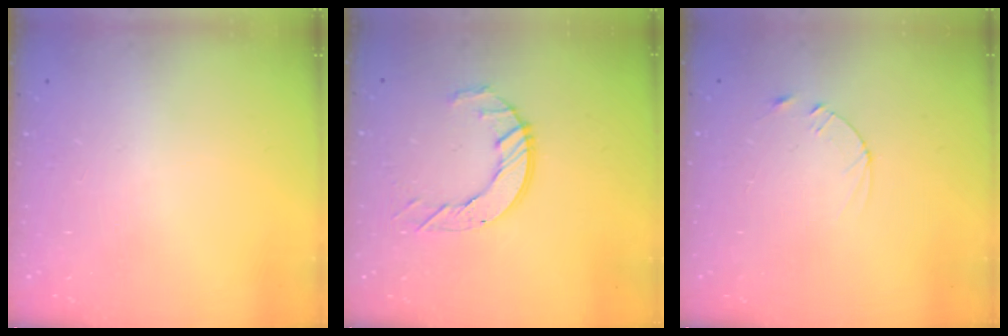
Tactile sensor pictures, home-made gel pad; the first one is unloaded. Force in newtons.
{"total": 7.4, "press": 7.4, "slide": 0.5}
{"total": 2.4, "press": 2.3, "slide": 0.2}